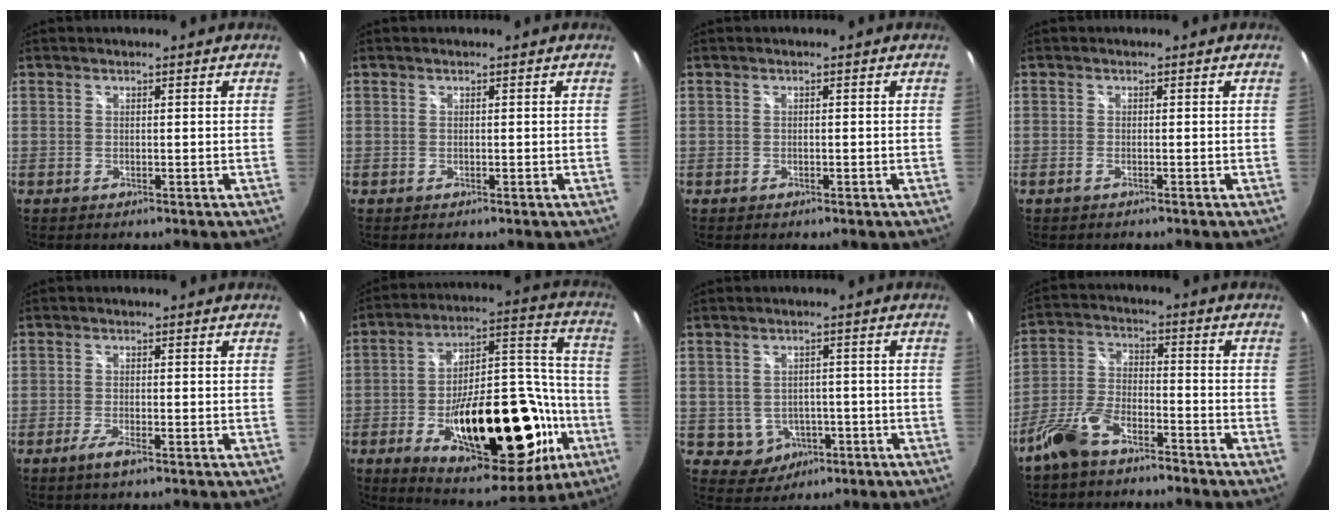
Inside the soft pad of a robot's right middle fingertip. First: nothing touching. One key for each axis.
{"total": 0.0}
{"total": 0.7, "fx": -0.4, "fy": 0.4, "fz": 0.4, "tx": -0.006, "ty": -0.001, "tz": -0.006}
{"total": 0.7, "fx": -0.6, "fy": 0.0, "fz": 0.3, "tx": -0.007, "ty": -0.001, "tz": -0.012}
{"total": 2.9, "fx": -1.9, "fy": 0.3, "fz": 2.2, "tx": -0.051, "ty": -0.004, "tz": -0.036}
{"total": 30.6, "fx": -11.2, "fy": 13.5, "fz": 25.1, "tx": -0.383, "ty": 0.018, "tz": -0.147}
{"total": 5.8, "fx": -1.9, "fy": 5.1, "fz": 1.9, "tx": -0.053, "ty": 0.011, "tz": -0.005}
{"total": 9.1, "fx": -6.9, "fy": 3.6, "fz": 4.7, "tx": -0.108, "ty": 0.005, "tz": -0.132}